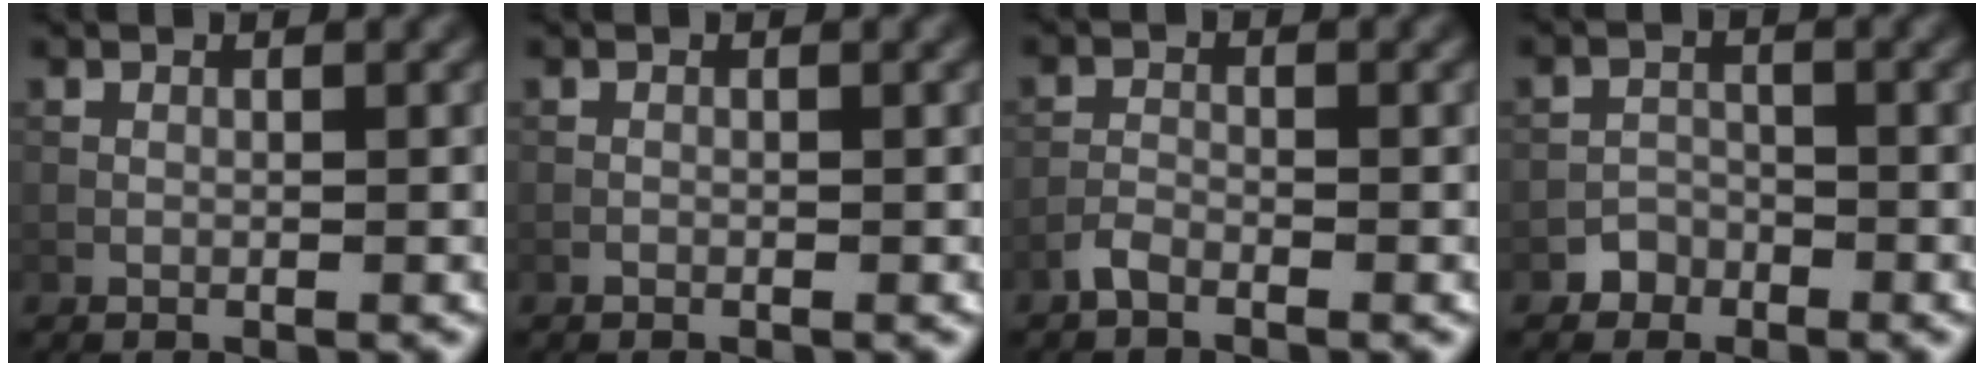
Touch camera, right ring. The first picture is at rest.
{"total": 0.0}
{"total": 1.3, "force": [-1.1, 0.4, 0.6], "torque": [-0.010, 0.005, -0.028]}
{"total": 1.5, "force": [-1.1, 1.1, 0.0], "torque": [0.011, 0.008, -0.019]}